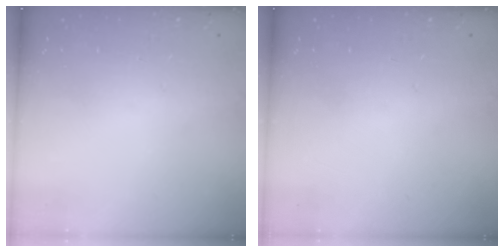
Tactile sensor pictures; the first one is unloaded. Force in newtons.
{"total": 0.0}